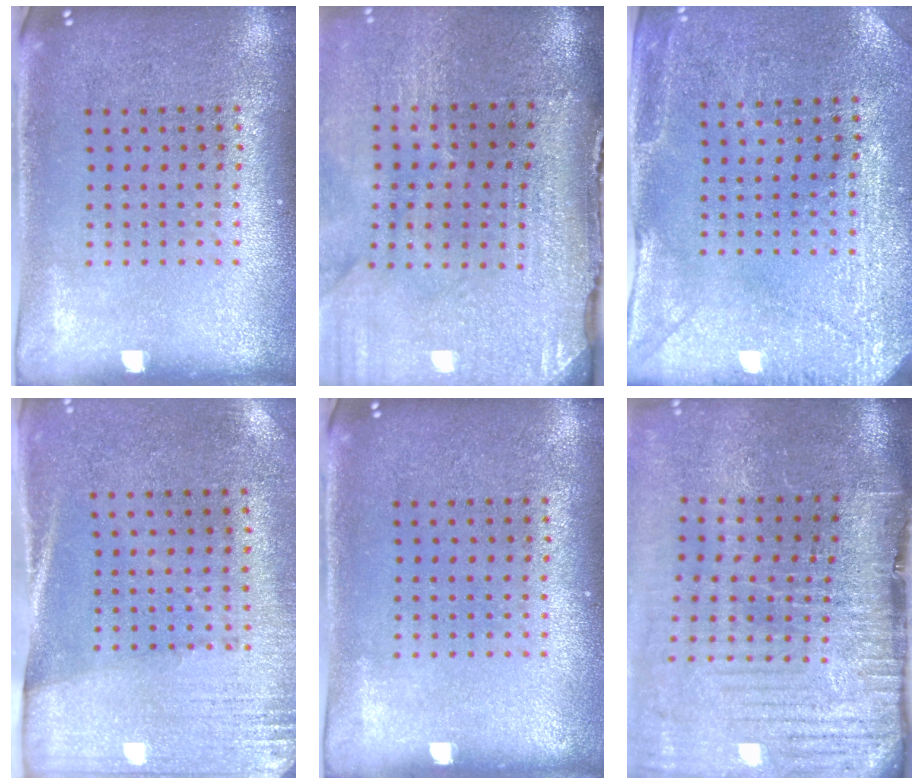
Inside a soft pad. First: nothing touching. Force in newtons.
{"total": 4.4, "press": 3.7, "slide": 2.4}
{"total": 2.9, "press": 2.8, "slide": 0.7}
{"total": 2.7, "press": 2.3, "slide": 1.4}
{"total": 0.0}
{"total": 4.7, "press": 3.8, "slide": 2.8}